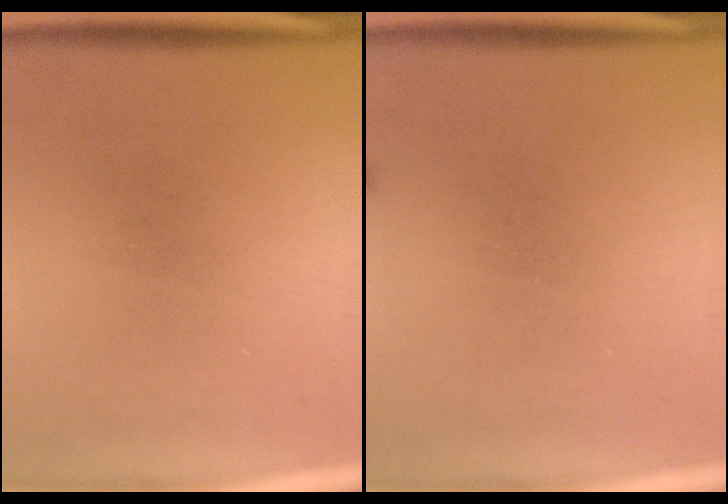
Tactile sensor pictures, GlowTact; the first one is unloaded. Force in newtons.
{"total": 0.5}